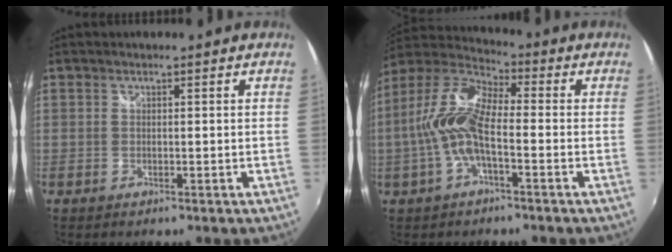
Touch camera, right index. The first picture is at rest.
{"total": 12.2, "force": [-2.1, 4.3, 11.2], "torque": [-0.236, 0.010, -0.046]}